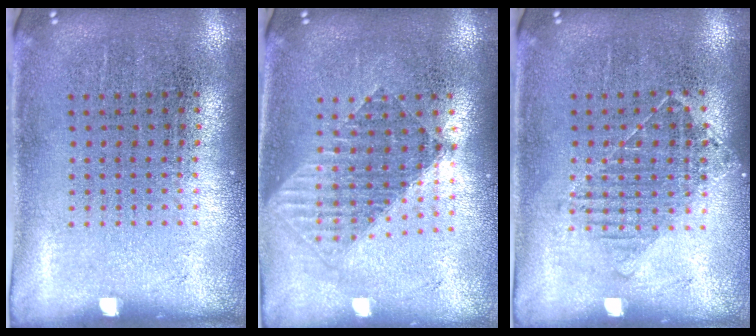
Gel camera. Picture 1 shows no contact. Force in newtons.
{"total": 1.5, "press": 1.3, "slide": 0.8}
{"total": 1.1, "press": 0.9, "slide": 0.6}